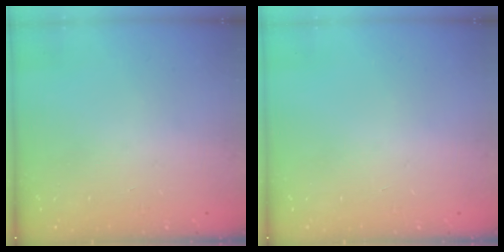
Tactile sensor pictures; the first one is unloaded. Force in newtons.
{"total": 0.0}